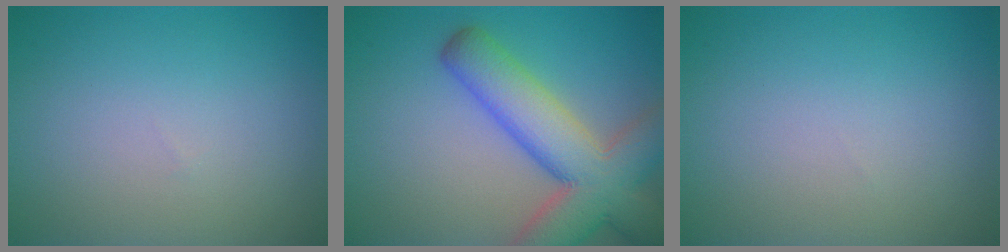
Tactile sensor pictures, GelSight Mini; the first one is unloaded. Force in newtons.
{"total": 9.6, "press": 9.5, "slide": 0.6}
{"total": 0.0}